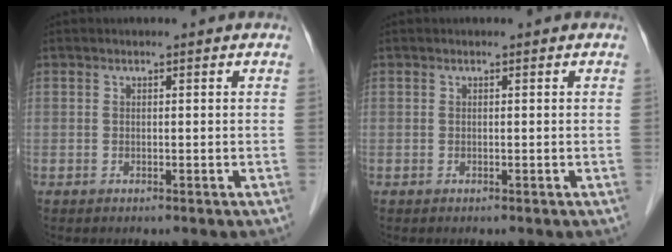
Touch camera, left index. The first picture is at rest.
{"total": 0.0}